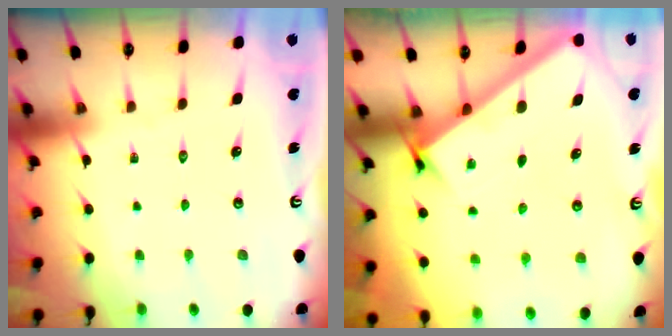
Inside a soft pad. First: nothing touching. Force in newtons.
{"total": 3.0, "press": 3.0, "slide": 0.2}